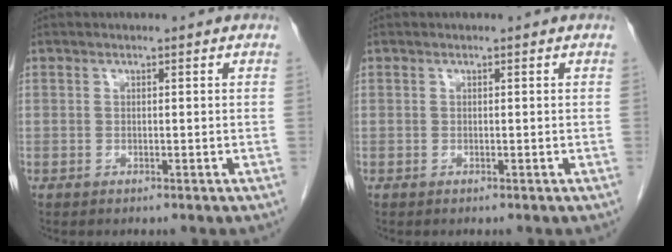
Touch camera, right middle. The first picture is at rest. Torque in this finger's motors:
{"motor_torque": [0.13, -0.14, 0.00, 0.01]}